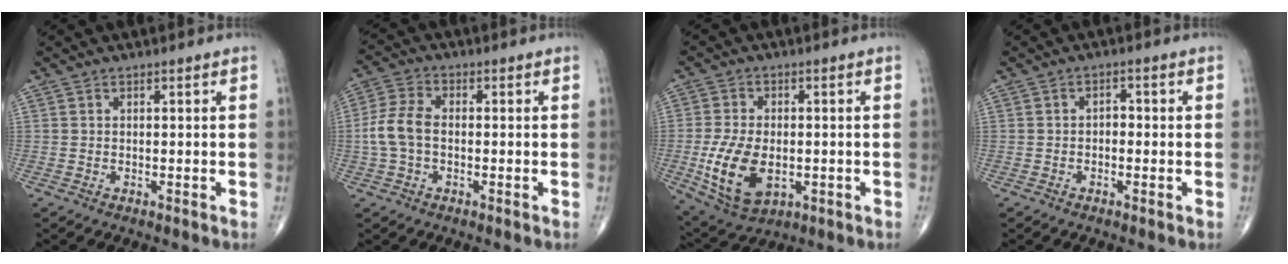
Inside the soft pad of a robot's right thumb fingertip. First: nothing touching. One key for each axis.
{"total": 6.9, "fx": -0.7, "fy": 4.3, "fz": 5.3, "tx": -0.121, "ty": 0.019, "tz": -0.020}
{"total": 12.5, "fx": -2.5, "fy": 7.4, "fz": 9.8, "tx": -0.184, "ty": -0.007, "tz": -0.032}
{"total": 1.8, "fx": -0.3, "fy": 1.2, "fz": 1.3, "tx": -0.007, "ty": 0.009, "tz": -0.012}